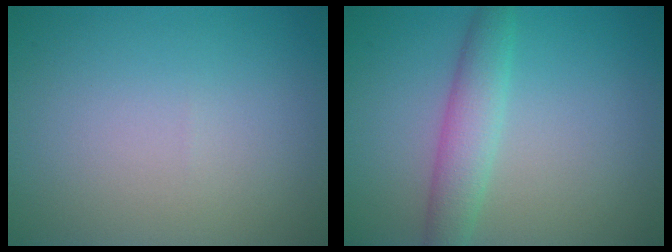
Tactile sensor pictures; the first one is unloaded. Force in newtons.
{"total": 3.4, "press": 3.4, "slide": 0.3}